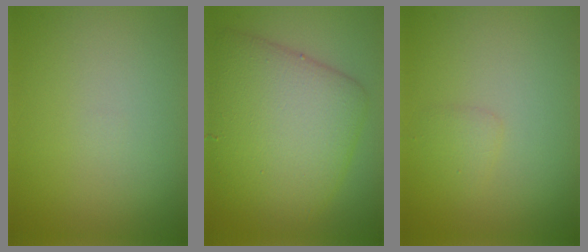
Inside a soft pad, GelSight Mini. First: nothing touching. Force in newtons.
{"total": 9.2, "press": 9.2, "slide": 0.3}
{"total": 0.9, "press": 0.9, "slide": 0.2}